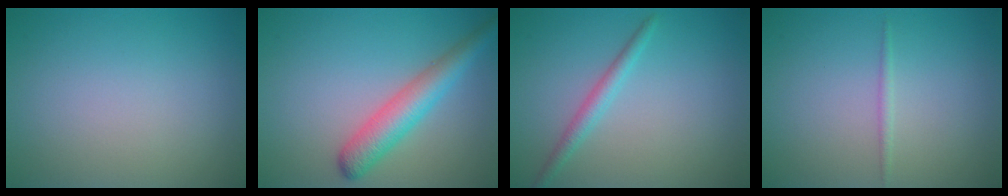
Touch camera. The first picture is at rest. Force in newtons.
{"total": 4.4, "press": 4.4, "slide": 0.1}
{"total": 1.8, "press": 1.8, "slide": 0.1}
{"total": 0.7, "press": 0.7, "slide": 0.0}